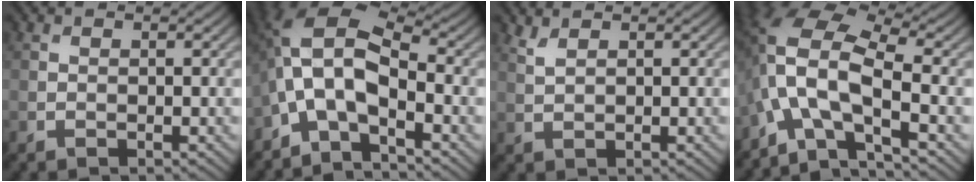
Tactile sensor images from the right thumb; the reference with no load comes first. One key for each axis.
{"total": 9.5, "fx": -2.9, "fy": 4.6, "fz": 7.8, "tx": -0.157, "ty": 0.011, "tz": -0.076}
{"total": 1.5, "fx": 1.2, "fy": 0.3, "fz": 0.8, "tx": -0.028, "ty": 0.002, "tz": 0.030}
{"total": 12.2, "fx": -3.5, "fy": 5.1, "fz": 10.5, "tx": -0.228, "ty": 0.000, "tz": -0.078}